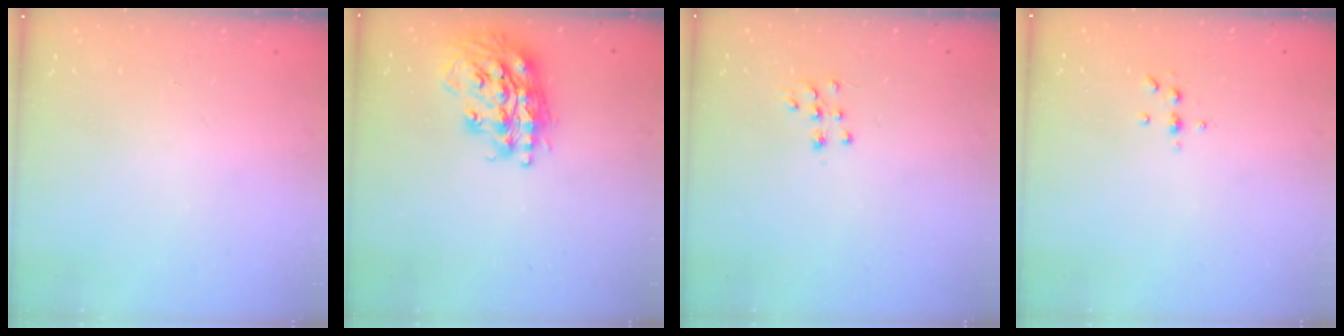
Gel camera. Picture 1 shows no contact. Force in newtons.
{"total": 18.8, "press": 18.8, "slide": 1.5}
{"total": 7.0, "press": 7.0, "slide": 0.3}
{"total": 4.2, "press": 4.1, "slide": 0.5}